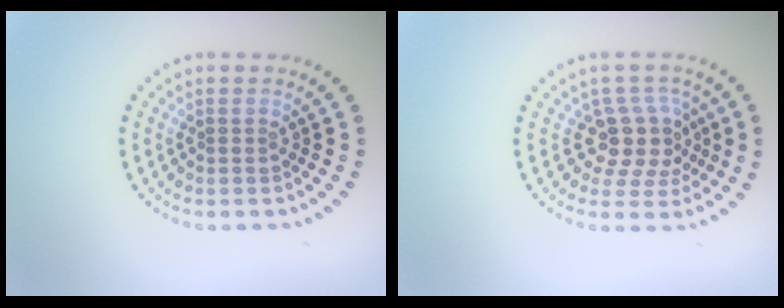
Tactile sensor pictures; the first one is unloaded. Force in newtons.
{"total": 3.6, "press": 2.9, "slide": 2.2}